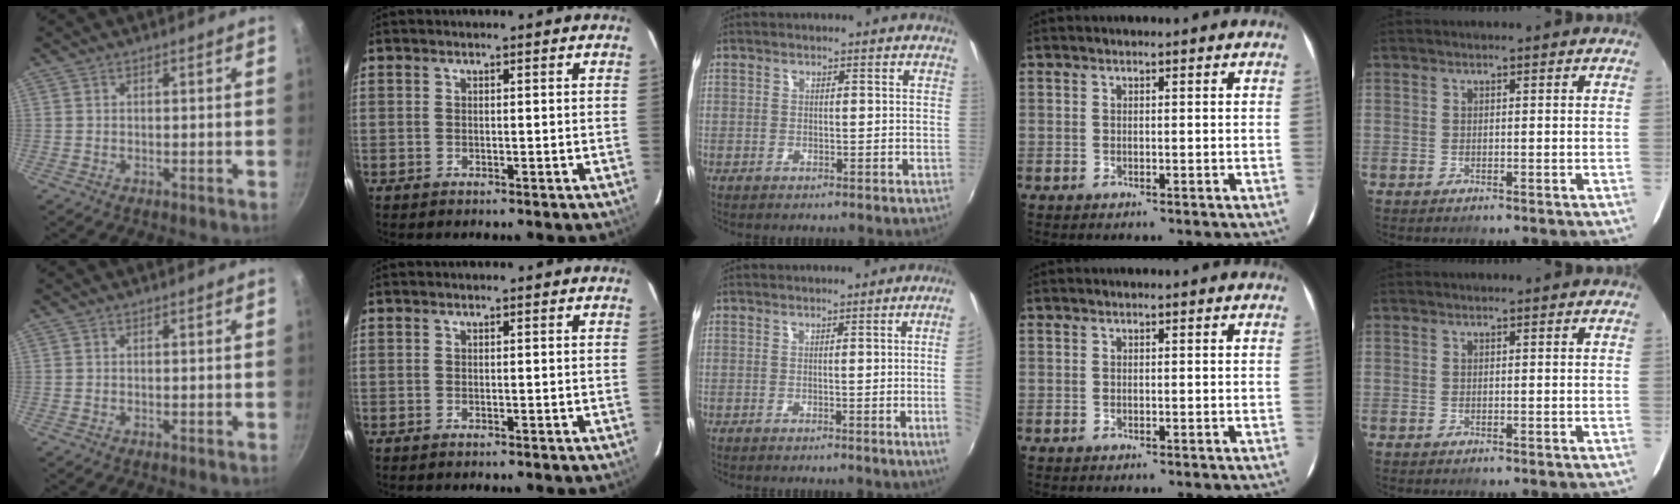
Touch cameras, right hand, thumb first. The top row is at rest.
{"middle": {"total": 6.8, "force": [-0.2, -1.9, 6.5], "torque": [-0.084, -0.009, -0.001]}}